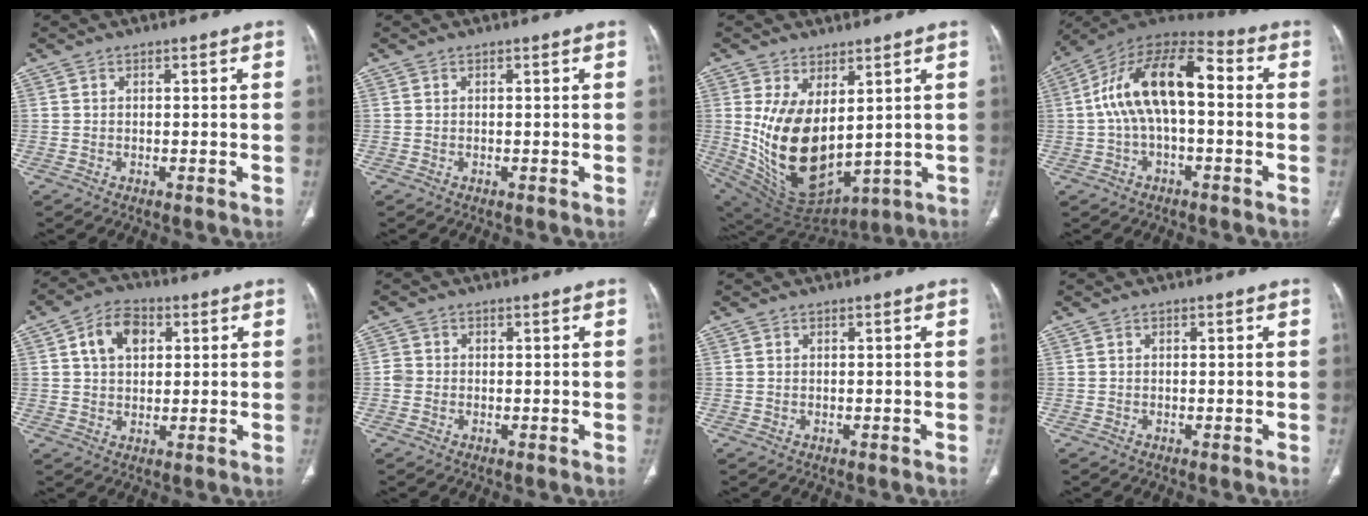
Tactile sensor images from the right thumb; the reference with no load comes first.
{"total": 0.0}
{"total": 17.3, "force": [2.2, 9.7, 14.1], "torque": [-0.246, -0.034, 0.080]}
{"total": 16.1, "force": [0.6, 7.8, 14.1], "torque": [-0.249, 0.050, 0.000]}
{"total": 8.5, "force": [2.6, 5.8, 5.6], "torque": [-0.078, 0.005, 0.041]}
{"total": 1.9, "force": [-0.3, 1.8, 0.6], "torque": [-0.005, 0.007, -0.010]}
{"total": 0.0}
{"total": 0.0}